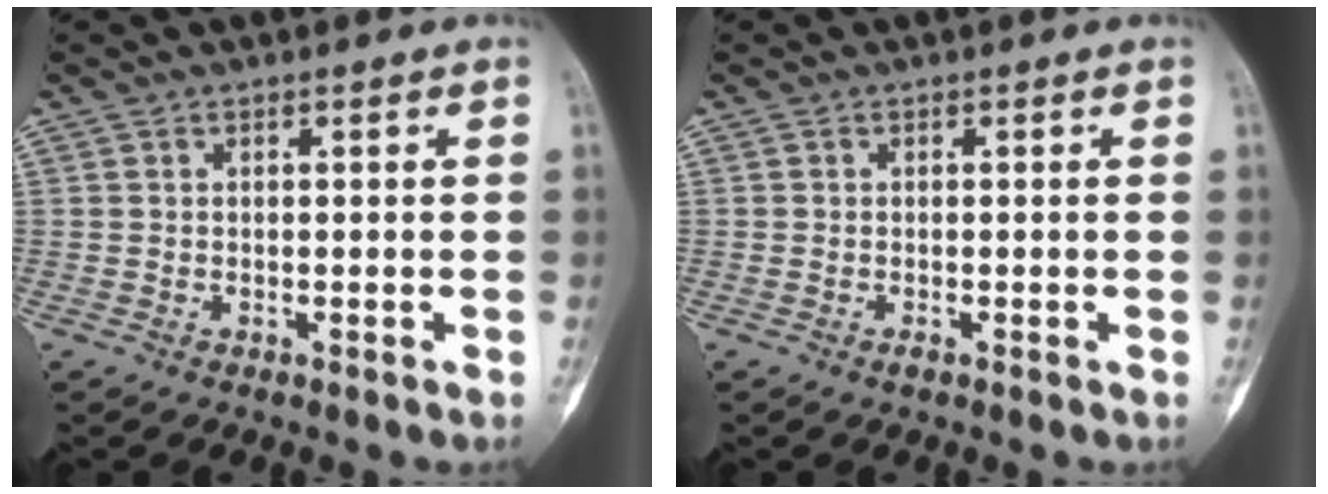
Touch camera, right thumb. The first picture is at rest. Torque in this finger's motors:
{"motor_torque": [0.20, 0.25, 0.03, 0.04, -0.03]}